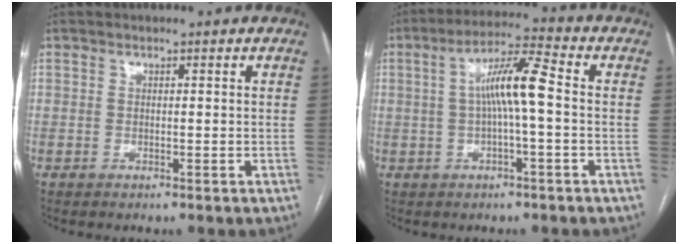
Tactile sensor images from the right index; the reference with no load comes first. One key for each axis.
{"total": 8.2, "fx": 0.3, "fy": 0.7, "fz": 8.2, "tx": -0.150, "ty": 0.019, "tz": 0.001}